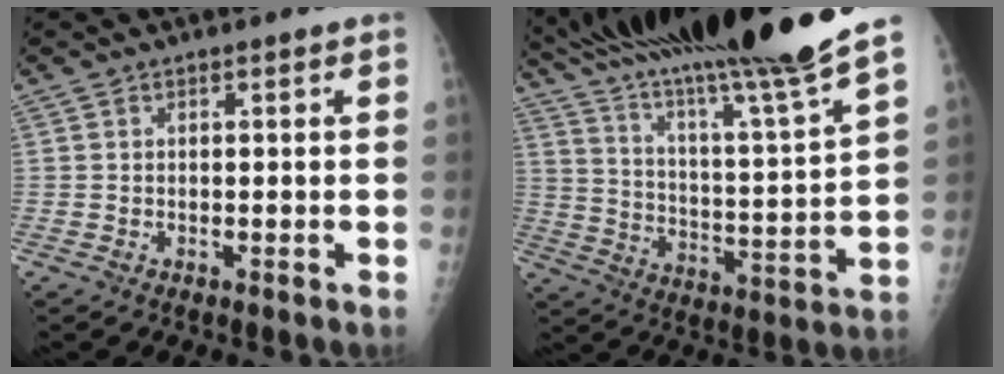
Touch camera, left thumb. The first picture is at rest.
{"total": 26.8, "force": [22.1, 0.4, 15.1], "torque": [-0.242, -0.114, 0.354]}